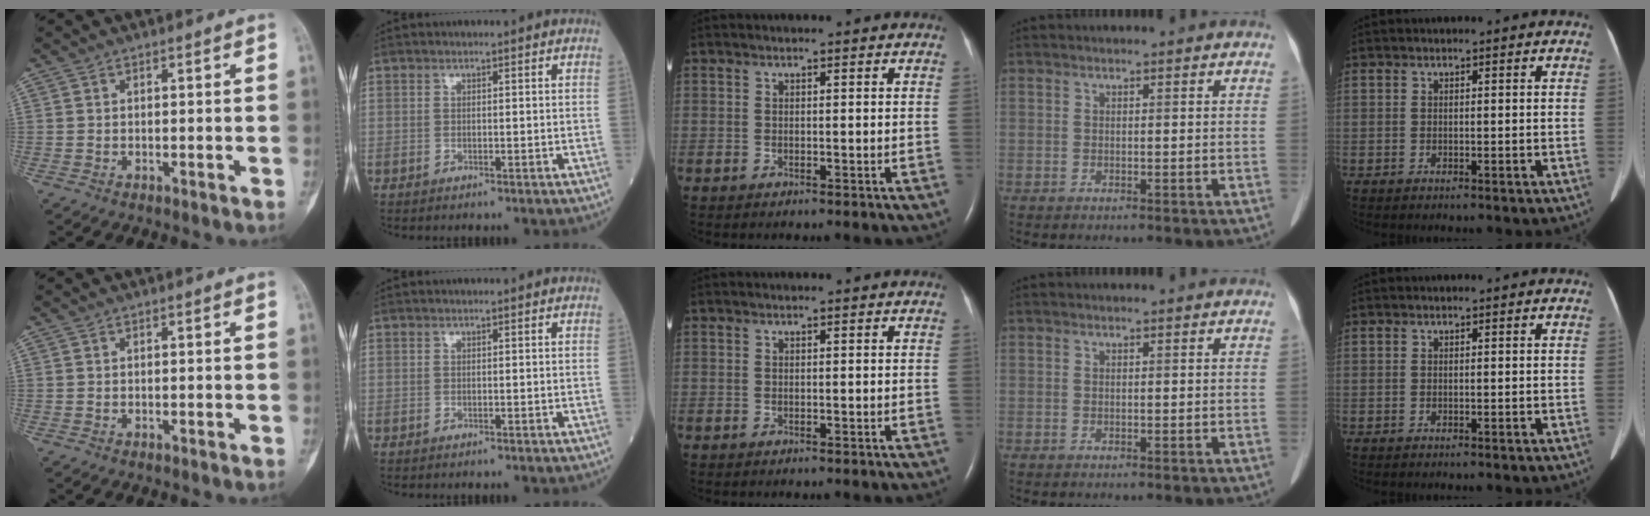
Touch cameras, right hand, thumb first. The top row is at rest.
{}